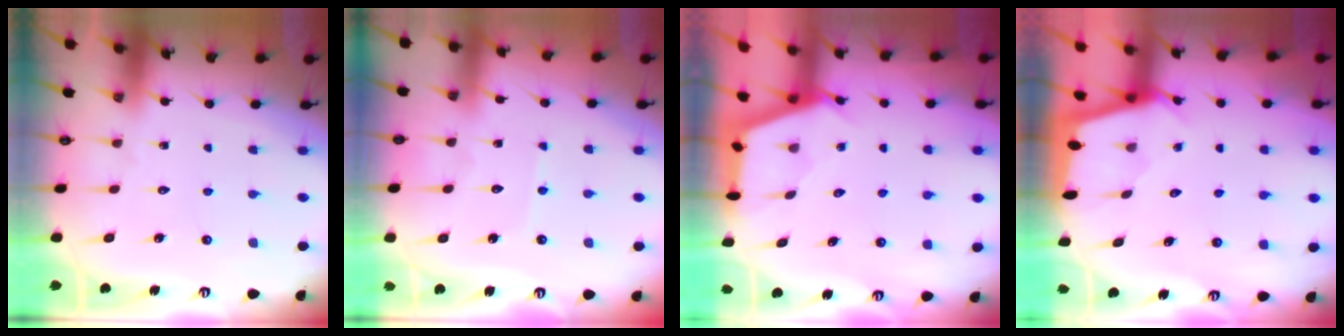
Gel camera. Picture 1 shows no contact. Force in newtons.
{"total": 3.3, "press": 3.3, "slide": 0.3}
{"total": 2.8, "press": 2.8, "slide": 0.4}
{"total": 2.0, "press": 2.0, "slide": 0.3}